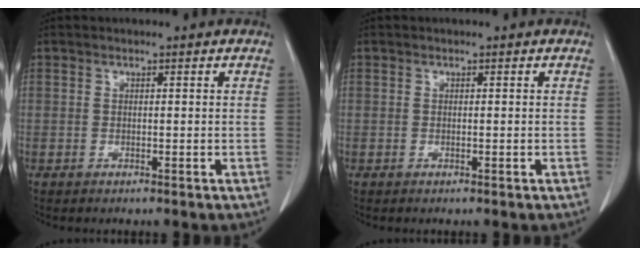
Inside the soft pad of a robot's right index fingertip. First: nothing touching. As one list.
[{"total": 0.0}]